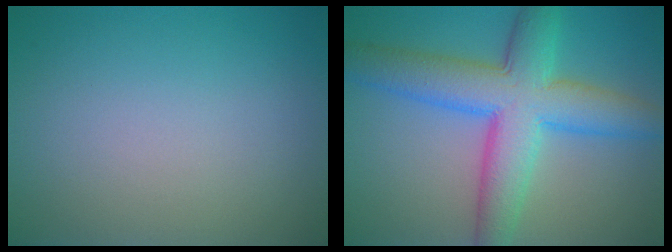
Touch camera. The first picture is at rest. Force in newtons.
{"total": 8.9, "press": 8.9, "slide": 0.1}